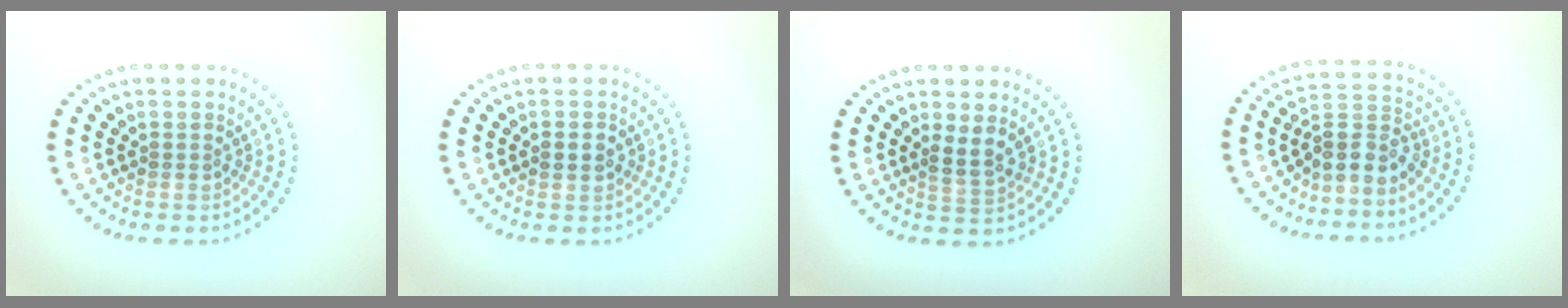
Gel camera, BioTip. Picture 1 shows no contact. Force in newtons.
{"total": 1.8, "press": 1.8, "slide": 0.1}
{"total": 2.0, "press": 1.7, "slide": 1.1}
{"total": 3.2, "press": 2.6, "slide": 1.8}